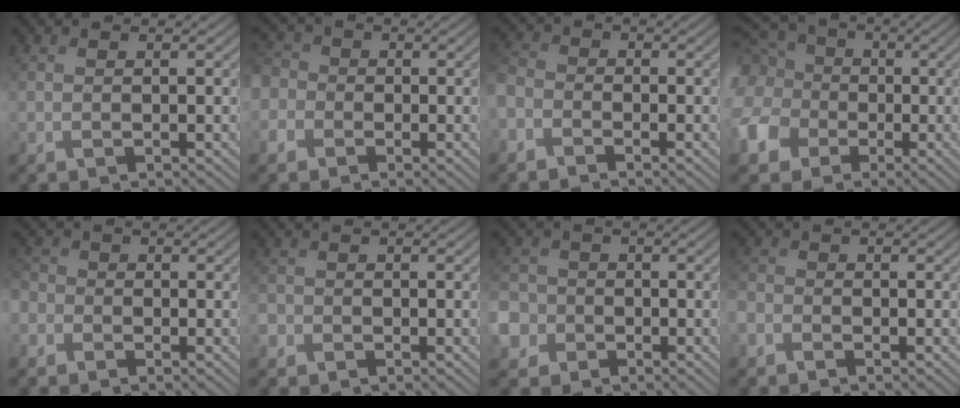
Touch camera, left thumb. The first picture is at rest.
{"total": 5.2, "force": [-1.3, 4.7, 1.7], "torque": [-0.064, 0.001, -0.048]}
{"total": 3.7, "force": [-2.6, 2.2, 1.5], "torque": [-0.045, -0.002, -0.068]}
{"total": 13.6, "force": [-0.3, 12.0, 6.5], "torque": [-0.227, -0.002, -0.026]}
{"total": 2.9, "force": [-1.4, 2.4, 0.7], "torque": [-0.026, -0.001, -0.042]}
{"total": 1.5, "force": [-0.9, 1.2, 0.2], "torque": [-0.003, -0.002, -0.023]}
{"total": 6.1, "force": [-2.4, 5.4, 1.7], "torque": [-0.055, -0.013, -0.071]}
{"total": 2.1, "force": [-1.6, 1.1, 0.6], "torque": [-0.018, -0.002, -0.044]}